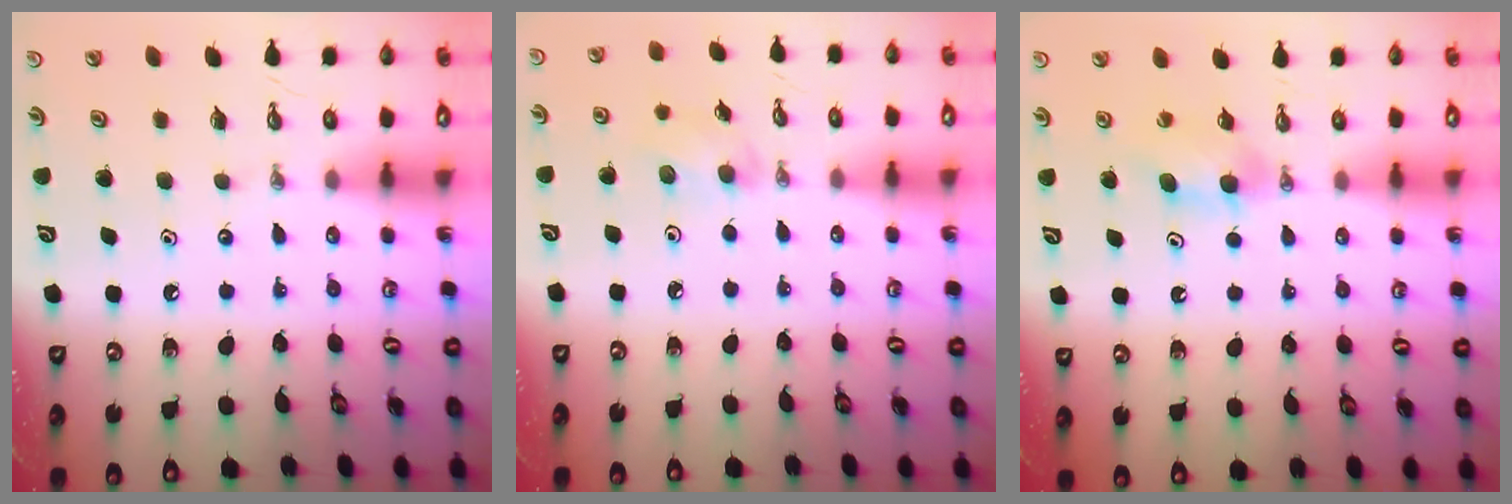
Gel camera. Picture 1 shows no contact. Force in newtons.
{"total": 6.9, "press": 5.4, "slide": 4.3}
{"total": 5.9, "press": 5.8, "slide": 1.0}